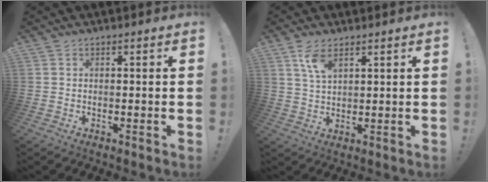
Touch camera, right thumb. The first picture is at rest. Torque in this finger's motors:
{"motor_torque": [0.29, 1.50, 0.13, -0.13, 0.00]}